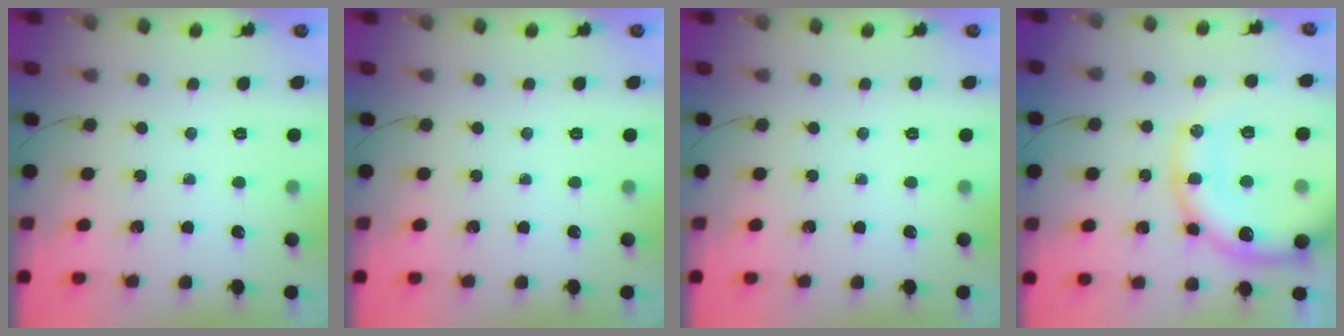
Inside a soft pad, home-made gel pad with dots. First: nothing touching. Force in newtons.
{"total": 0.0}
{"total": 0.0}
{"total": 22.4, "press": 22.0, "slide": 4.1}